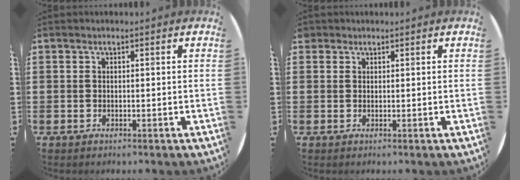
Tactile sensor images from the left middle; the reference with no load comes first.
{"total": 0.7, "force": [0.6, 0.3, -0.1], "torque": [0.001, 0.003, 0.012]}